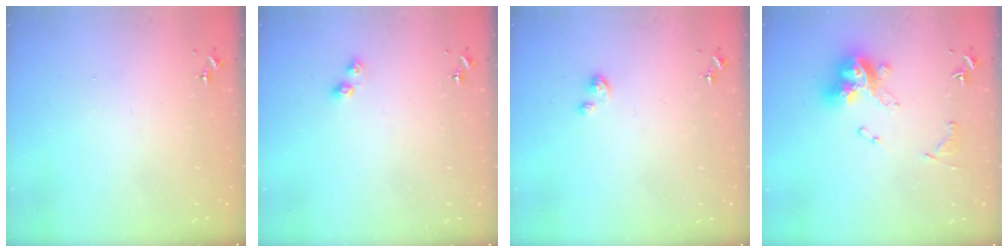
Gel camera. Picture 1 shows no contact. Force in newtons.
{"total": 4.6, "press": 4.6, "slide": 0.0}
{"total": 3.3, "press": 3.3, "slide": 0.3}
{"total": 14.0, "press": 13.9, "slide": 1.3}